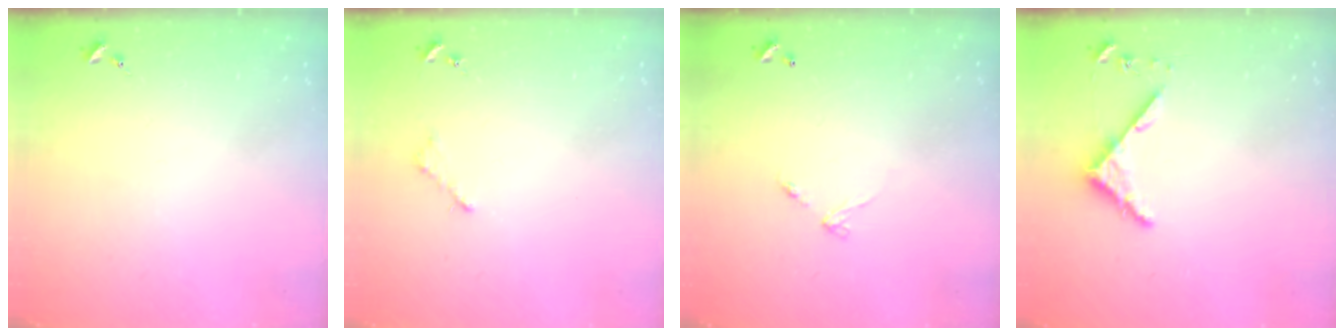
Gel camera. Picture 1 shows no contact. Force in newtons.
{"total": 2.6, "press": 2.5, "slide": 0.3}
{"total": 4.3, "press": 4.3, "slide": 0.3}
{"total": 4.3, "press": 4.3, "slide": 0.4}